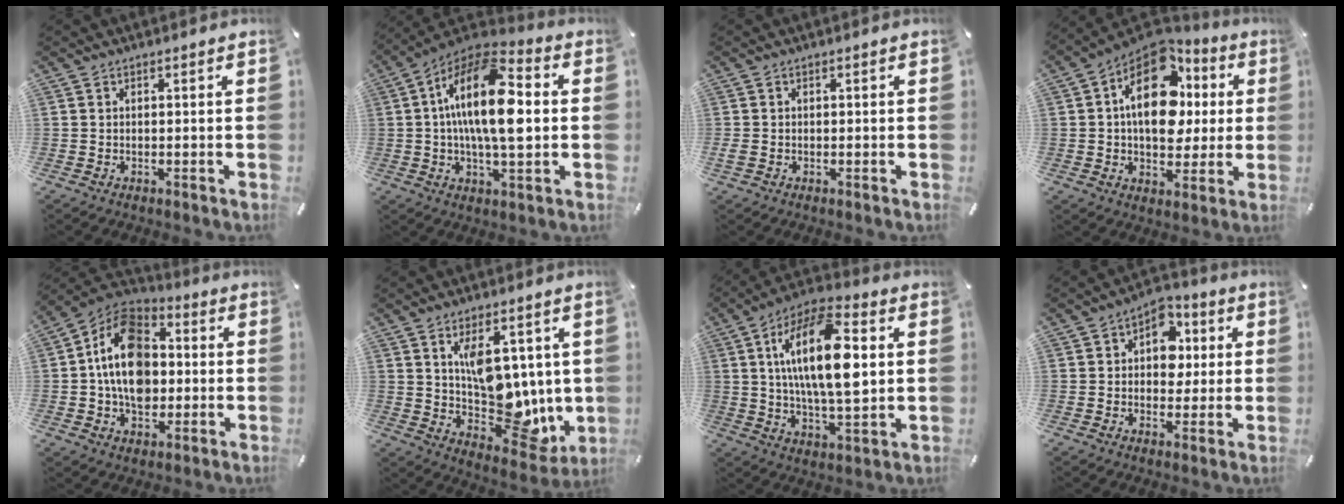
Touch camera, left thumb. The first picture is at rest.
{"total": 18.7, "force": [1.5, 8.4, 16.6], "torque": [-0.314, -0.001, 0.017]}
{"total": 1.2, "force": [-0.3, 0.8, 0.9], "torque": [-0.023, 0.000, -0.008]}
{"total": 19.1, "force": [3.5, 13.0, 13.5], "torque": [-0.205, -0.019, 0.060]}
{"total": 16.2, "force": [-0.9, 12.1, 10.8], "torque": [-0.201, 0.014, -0.021]}
{"total": 15.5, "force": [3.3, 9.7, 11.5], "torque": [-0.158, -0.032, 0.070]}
{"total": 19.7, "force": [4.0, 8.7, 17.2], "torque": [-0.320, -0.002, 0.058]}
{"total": 9.0, "force": [1.8, 7.3, 4.9], "torque": [-0.063, -0.006, 0.029]}